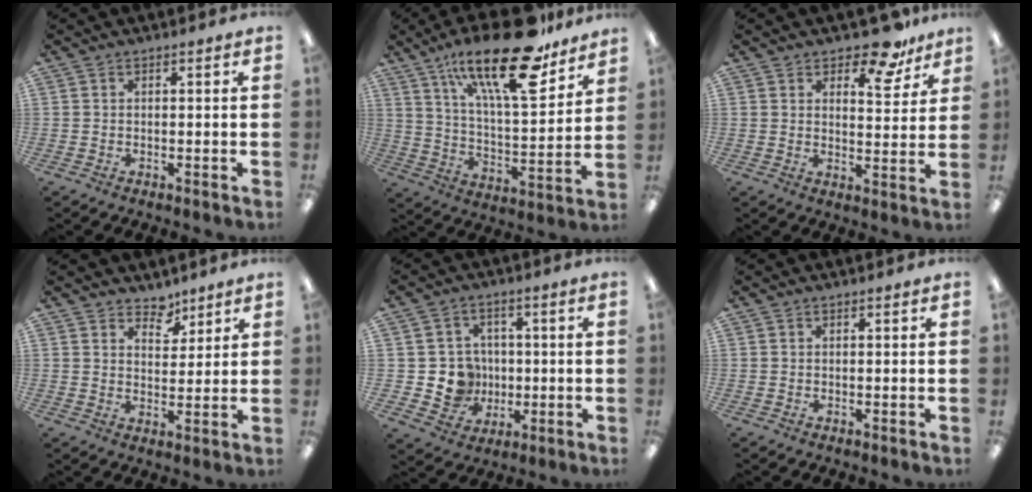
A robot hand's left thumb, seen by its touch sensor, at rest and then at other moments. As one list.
[{"total": 25.4, "force": [16.3, 8.4, 17.7], "torque": [-0.278, -0.093, 0.265]}, {"total": 10.0, "force": [7.7, 4.0, 4.8], "torque": [-0.054, -0.048, 0.133]}, {"total": 5.3, "force": [4.5, 2.7, 0.9], "torque": [0.001, -0.030, 0.078]}, {"total": 8.1, "force": [-0.4, 7.9, 2.0], "torque": [-0.044, 0.005, 0.001]}, {"total": 0.0}]